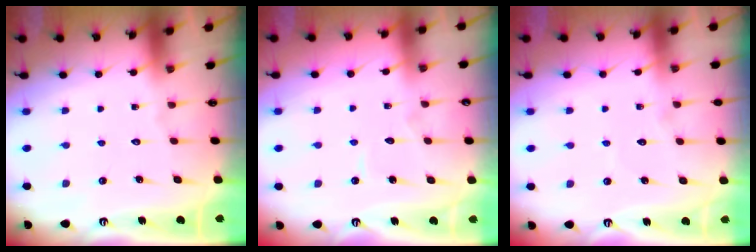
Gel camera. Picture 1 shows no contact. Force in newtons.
{"total": 2.9, "press": 2.9, "slide": 0.2}
{"total": 2.7, "press": 2.7, "slide": 0.3}